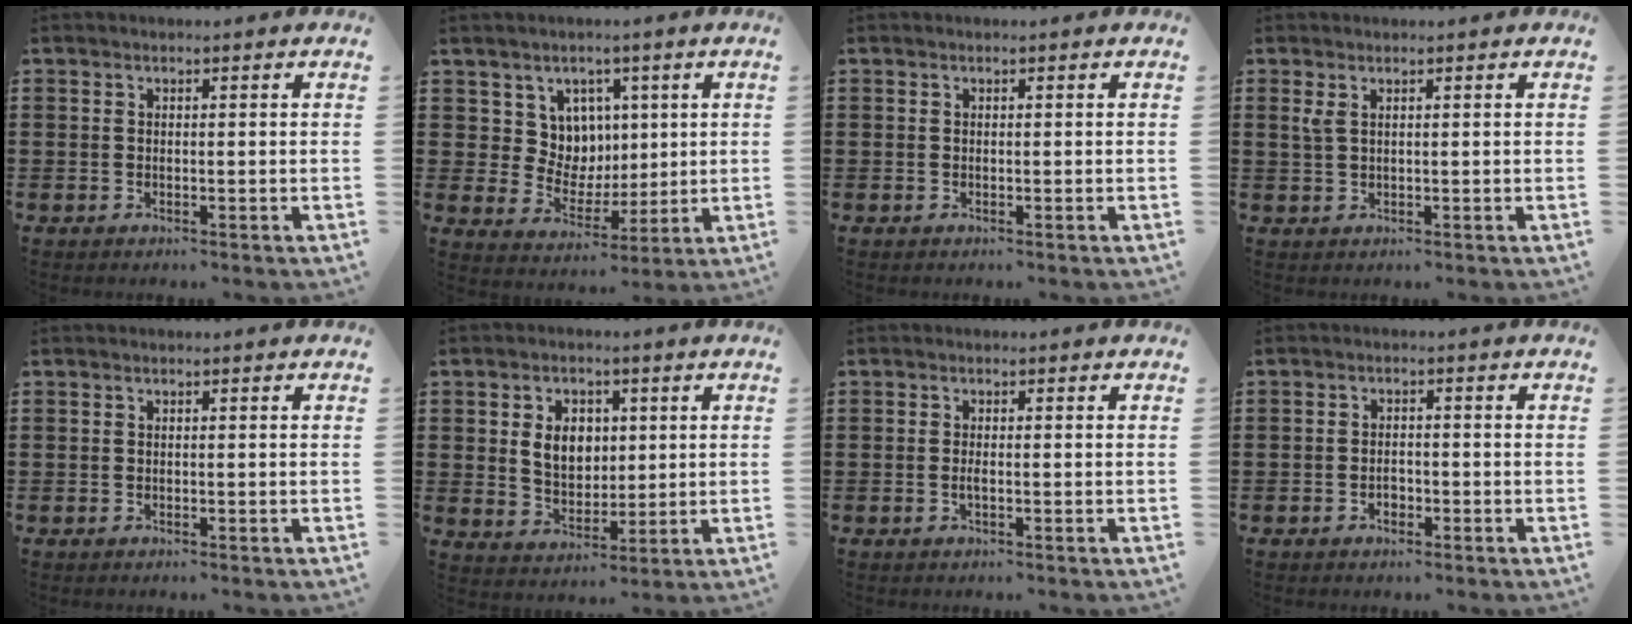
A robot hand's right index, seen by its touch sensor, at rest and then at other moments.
{"total": 7.2, "force": [2.9, 6.4, 1.5], "torque": [-0.059, -0.002, 0.057]}
{"total": 0.0}
{"total": 1.6, "force": [0.9, 0.5, 1.2], "torque": [-0.025, 0.004, 0.015]}
{"total": 0.0}
{"total": 6.2, "force": [1.2, 4.6, 4.0], "torque": [-0.077, 0.009, 0.016]}
{"total": 1.1, "force": [-0.4, 0.2, 1.0], "torque": [-0.026, -0.005, -0.009]}
{"total": 1.7, "force": [-0.9, 1.0, 1.1], "torque": [-0.022, 0.000, -0.017]}